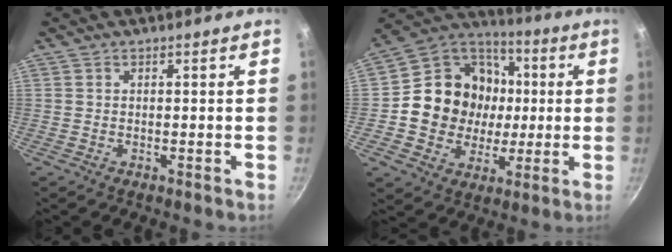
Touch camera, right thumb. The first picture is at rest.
{"total": 18.6, "force": [0.7, 16.8, 8.0], "torque": [-0.109, 0.023, 0.009]}